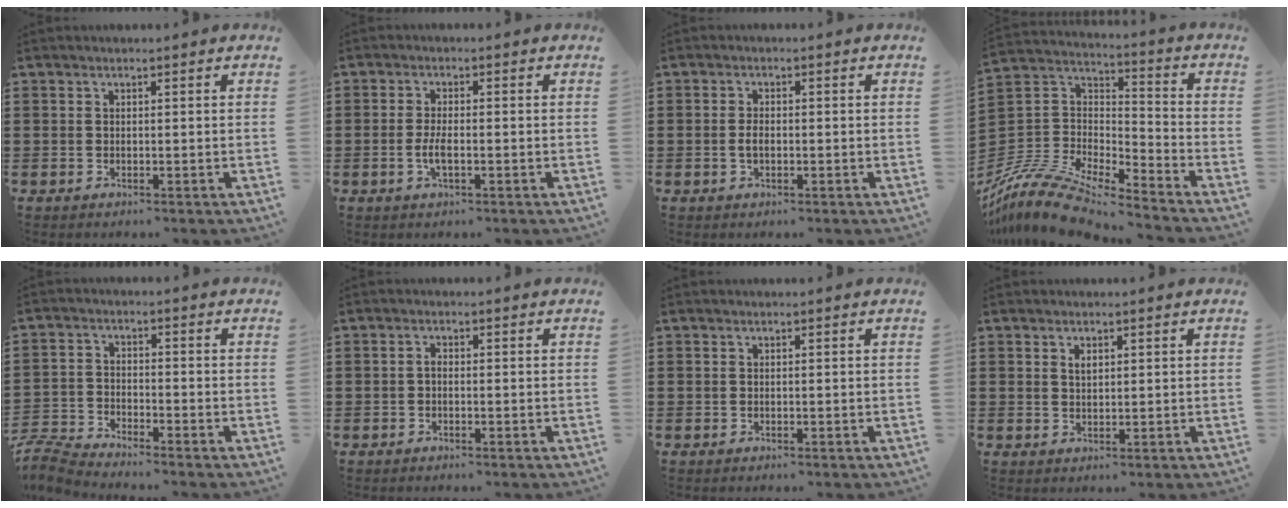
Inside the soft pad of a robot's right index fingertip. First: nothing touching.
{"total": 3.0, "force": [-0.8, 0.8, 2.8], "torque": [-0.057, -0.002, -0.017]}
{"total": 1.9, "force": [-0.3, 1.0, 1.6], "torque": [-0.031, 0.003, -0.005]}
{"total": 11.6, "force": [-10.5, 2.3, 4.3], "torque": [-0.113, 0.011, -0.219]}
{"total": 4.6, "force": [-4.6, 0.2, 0.5], "torque": [-0.041, -0.009, -0.102]}
{"total": 1.0, "force": [-0.5, 0.4, 0.8], "torque": [-0.016, -0.002, -0.009]}
{"total": 0.0}
{"total": 1.3, "force": [0.7, 0.7, 0.8], "torque": [-0.018, 0.005, 0.012]}